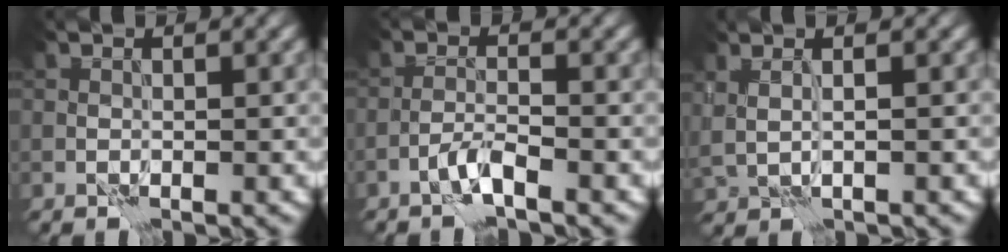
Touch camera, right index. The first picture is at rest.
{"total": 1.6, "force": [-1.1, 0.0, 1.2], "torque": [-0.026, 0.005, -0.026]}
{"total": 2.7, "force": [1.7, 0.9, 1.9], "torque": [-0.033, 0.002, 0.021]}